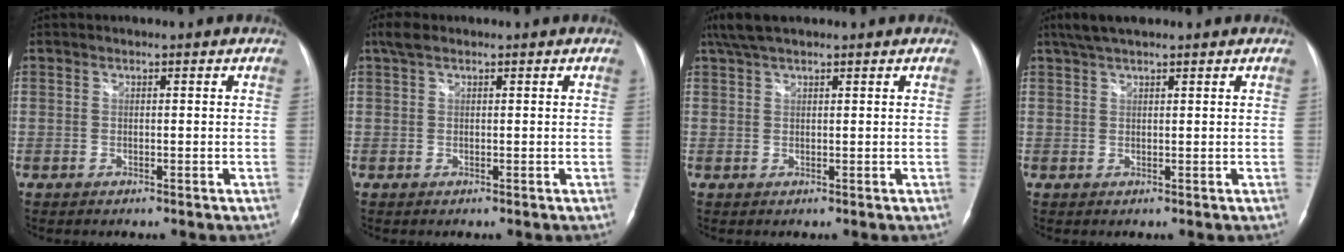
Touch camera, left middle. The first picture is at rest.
{"total": 2.1, "force": [1.4, 1.0, 1.2], "torque": [-0.030, 0.020, 0.028]}
{"total": 4.6, "force": [3.6, 1.2, 2.6], "torque": [-0.058, 0.024, 0.071]}
{"total": 4.4, "force": [3.5, 0.9, 2.5], "torque": [-0.052, 0.021, 0.065]}